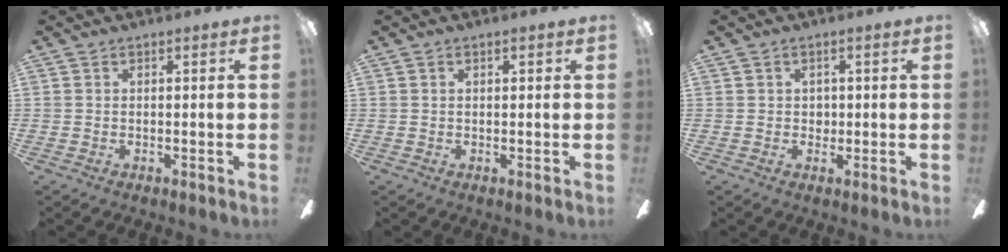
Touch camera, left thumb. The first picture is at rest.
{"total": 0.9, "force": [0.4, 0.5, 0.6], "torque": [-0.012, 0.004, 0.006]}
{"total": 2.0, "force": [0.5, 1.8, 0.7], "torque": [-0.008, 0.004, 0.005]}